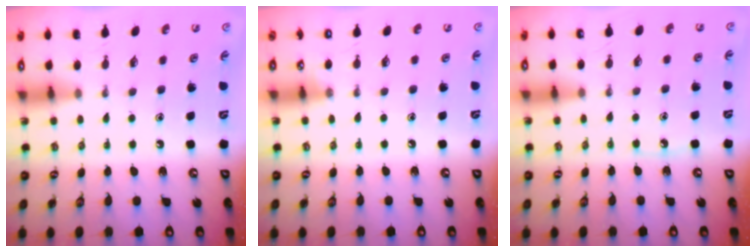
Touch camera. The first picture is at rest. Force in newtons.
{"total": 2.9, "press": 2.9, "slide": 0.4}
{"total": 4.0, "press": 4.0, "slide": 0.5}